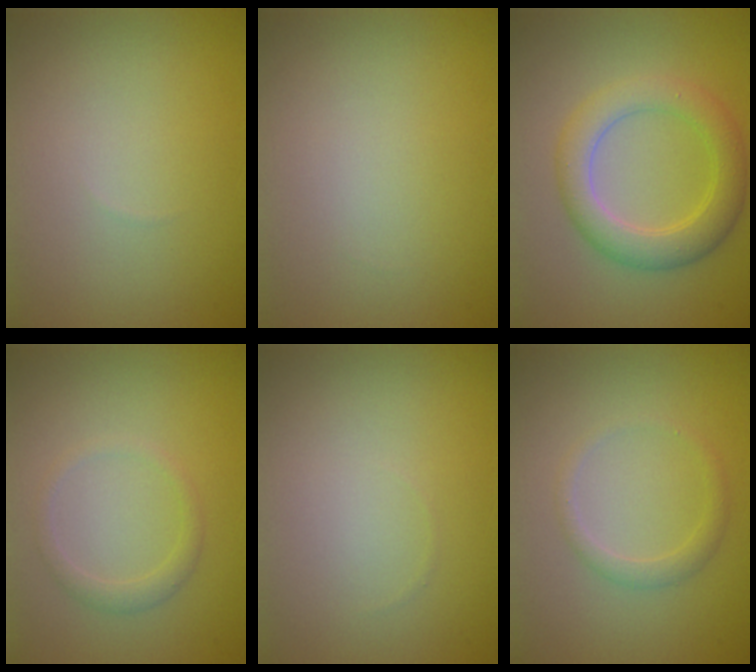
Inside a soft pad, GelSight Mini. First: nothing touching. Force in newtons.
{"total": 0.0}
{"total": 4.6, "press": 4.6, "slide": 0.1}
{"total": 1.3, "press": 1.3, "slide": 0.2}
{"total": 0.0}
{"total": 1.5, "press": 1.4, "slide": 0.0}